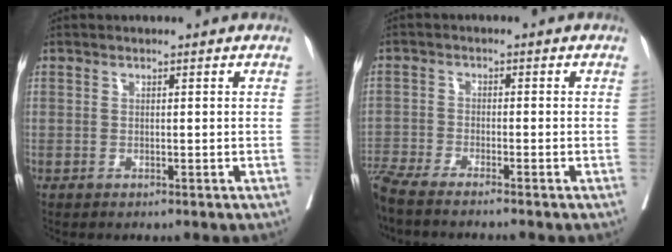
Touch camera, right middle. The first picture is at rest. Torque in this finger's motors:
{"motor_torque": [0.38, -0.95, 0.03, 0.03]}